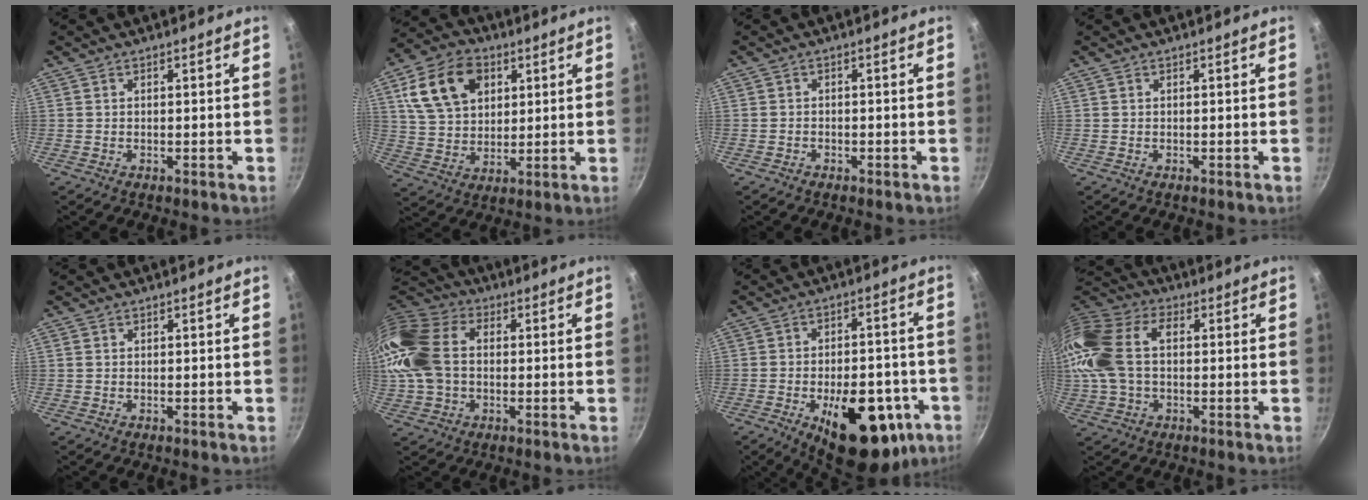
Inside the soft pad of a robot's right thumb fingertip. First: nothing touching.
{"total": 15.2, "force": [5.6, 10.8, 9.1], "torque": [-0.145, 0.000, 0.100]}
{"total": 1.2, "force": [-0.8, 0.8, 0.1], "torque": [-0.003, 0.015, -0.013]}
{"total": 0.0}
{"total": 0.5, "force": [0.2, 0.4, 0.3], "torque": [-0.008, 0.001, 0.004]}
{"total": 18.3, "force": [0.7, 13.1, 12.7], "torque": [-0.267, 0.031, 0.003]}
{"total": 22.2, "force": [-8.7, 11.5, 16.9], "torque": [-0.184, 0.029, -0.105]}
{"total": 18.0, "force": [1.4, 11.6, 13.7], "torque": [-0.292, 0.032, 0.013]}